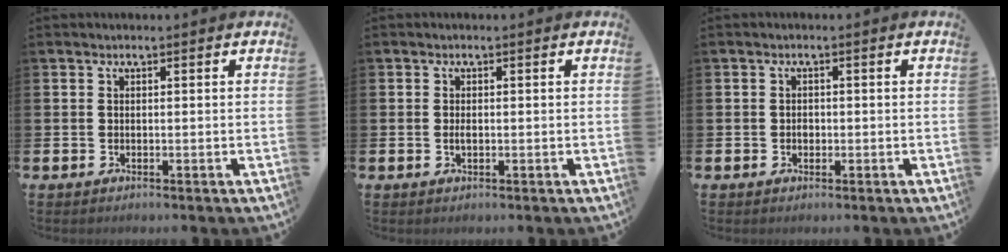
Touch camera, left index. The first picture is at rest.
{"total": 1.0, "force": [-0.1, 0.4, 0.8], "torque": [-0.024, 0.004, -0.002]}
{"total": 1.1, "force": [-0.2, 0.9, 0.6], "torque": [-0.003, 0.002, -0.007]}